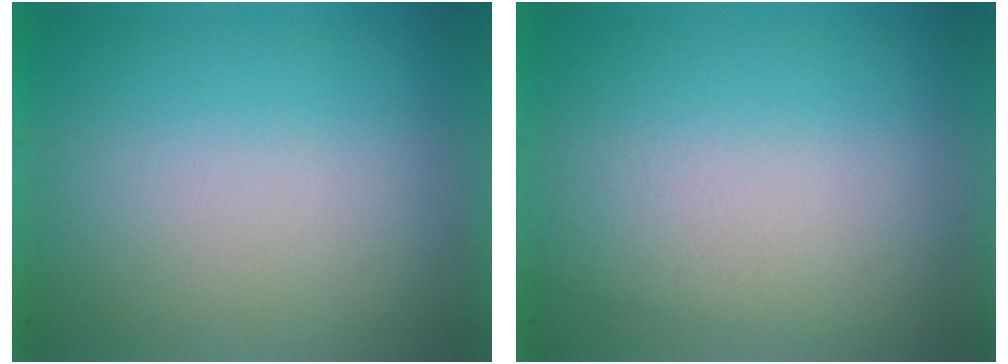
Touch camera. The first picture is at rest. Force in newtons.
{"total": 1.1}